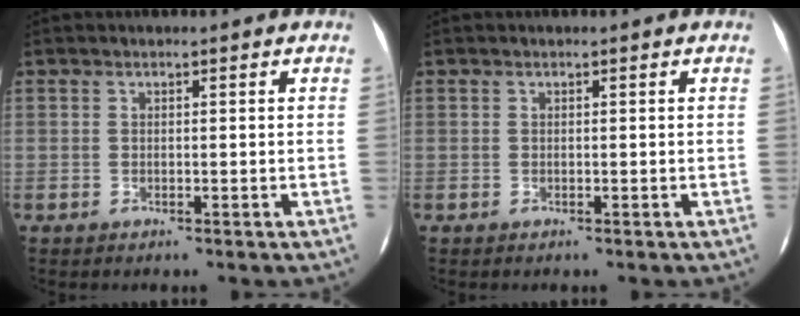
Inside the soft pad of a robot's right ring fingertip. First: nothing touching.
{"total": 0.0}